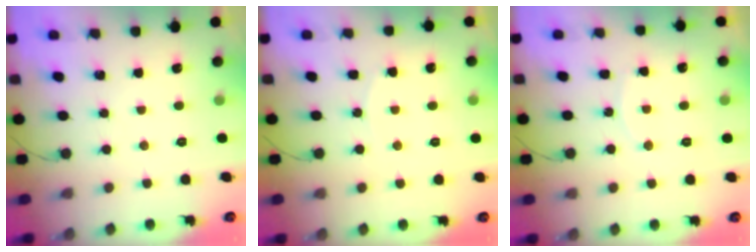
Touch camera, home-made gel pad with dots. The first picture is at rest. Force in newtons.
{"total": 5.6, "press": 5.6, "slide": 0.6}
{"total": 7.3, "press": 7.3, "slide": 0.4}